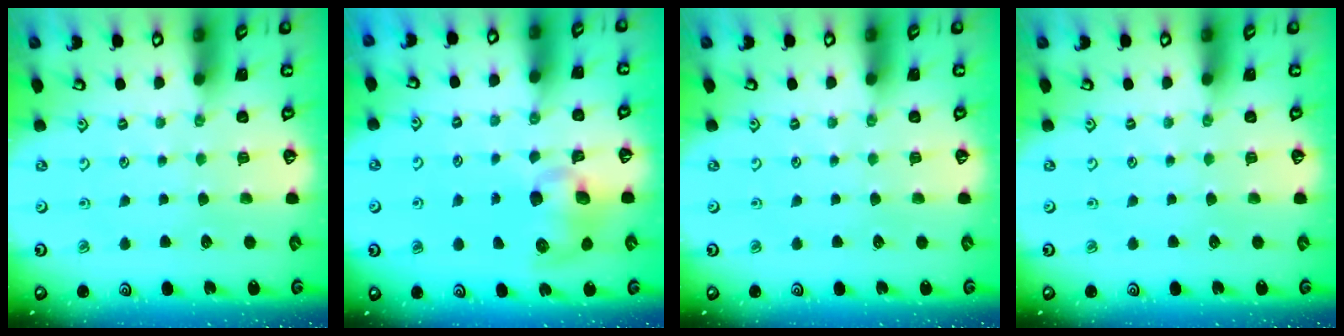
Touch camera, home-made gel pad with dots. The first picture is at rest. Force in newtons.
{"total": 7.7, "press": 7.6, "slide": 1.4}
{"total": 0.0}
{"total": 0.0}